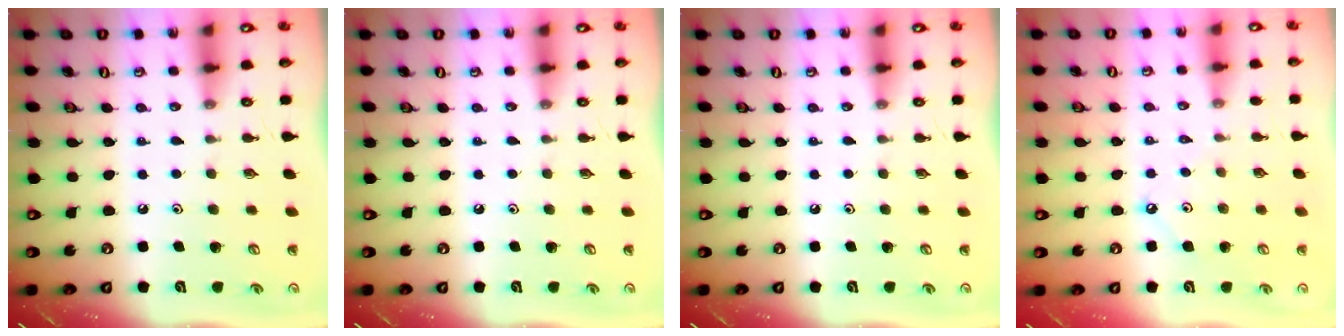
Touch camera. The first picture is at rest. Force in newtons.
{"total": 0.0}
{"total": 0.0}
{"total": 3.7, "press": 3.7, "slide": 0.3}